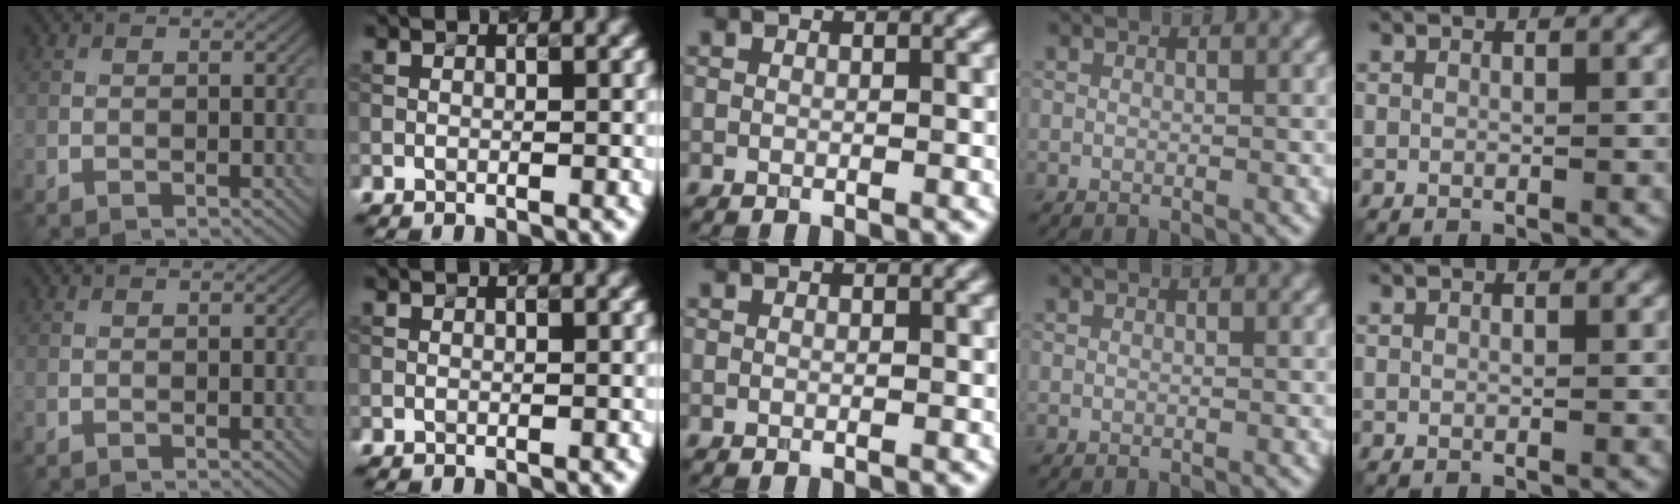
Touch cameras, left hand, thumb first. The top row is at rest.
{}